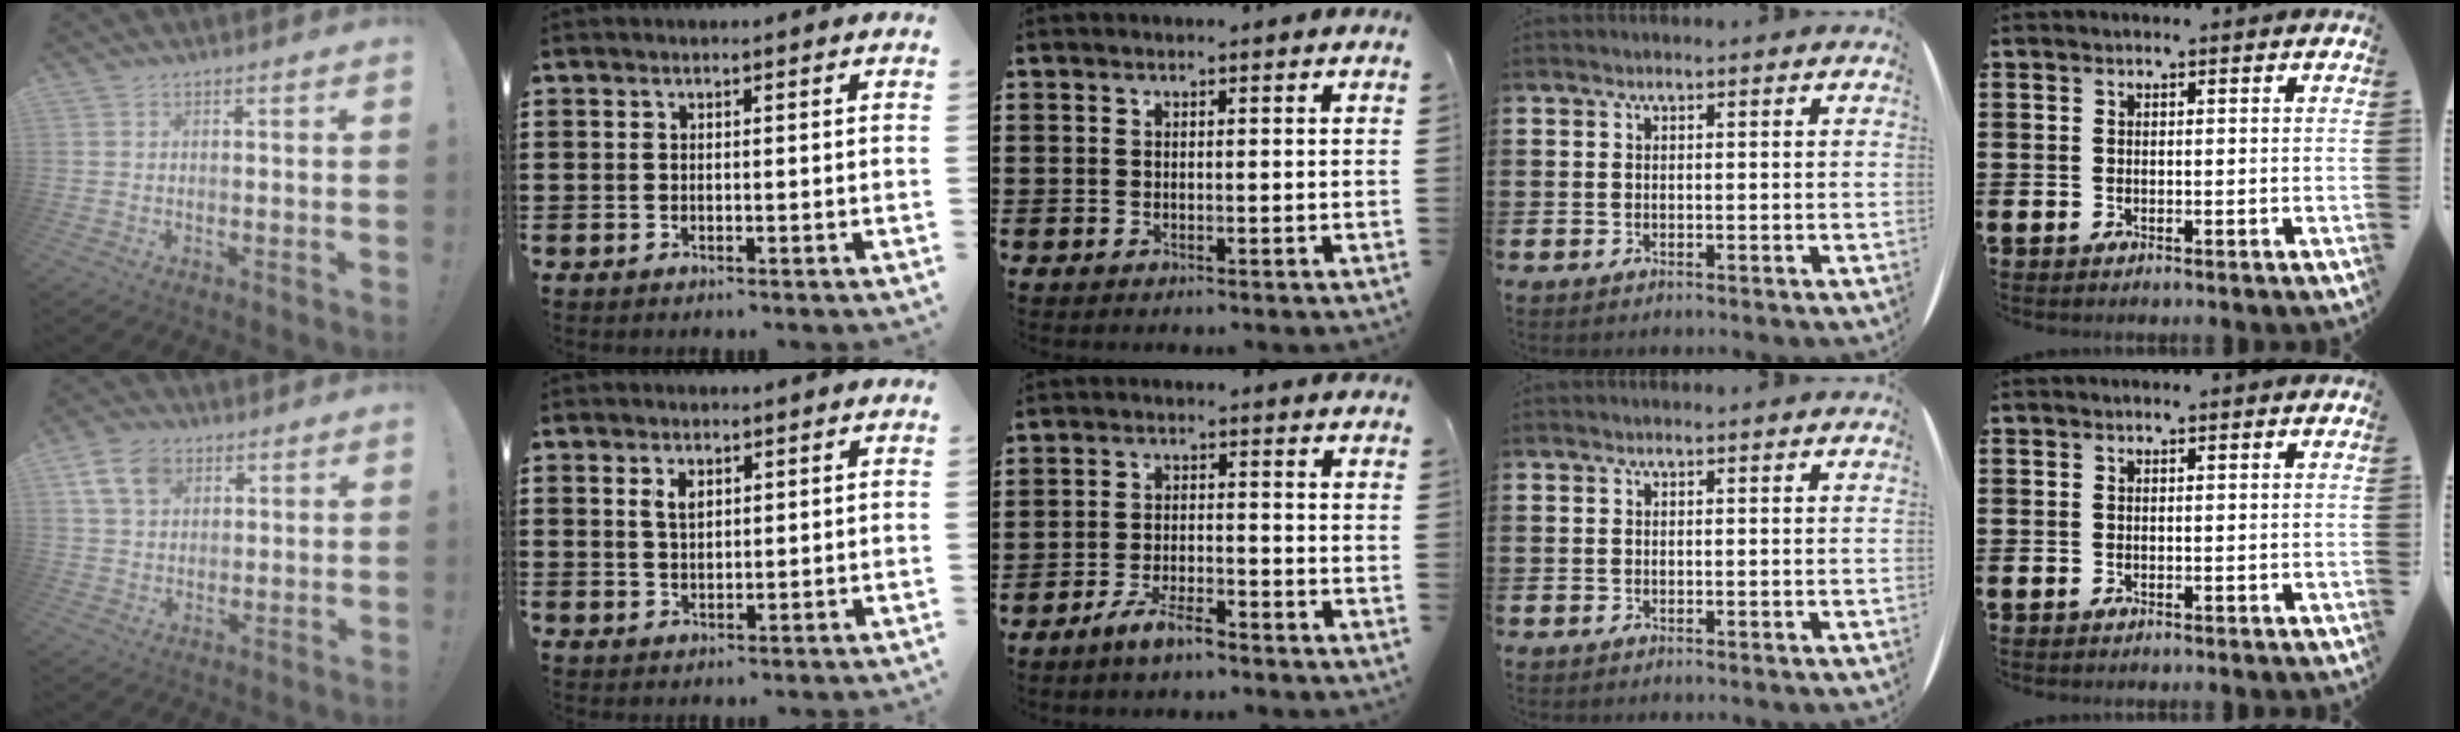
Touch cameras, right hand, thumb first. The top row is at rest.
{"thumb": {"total": 9.4, "force": [4.5, 6.6, 4.9], "torque": [-0.077, -0.010, 0.089]}, "index": {"total": 2.3, "force": [1.2, 1.3, 1.6], "torque": [-0.036, 0.003, 0.021]}, "middle": {"total": 4.6, "force": [-3.8, 1.0, 2.4], "torque": [-0.052, 0.003, -0.074]}}